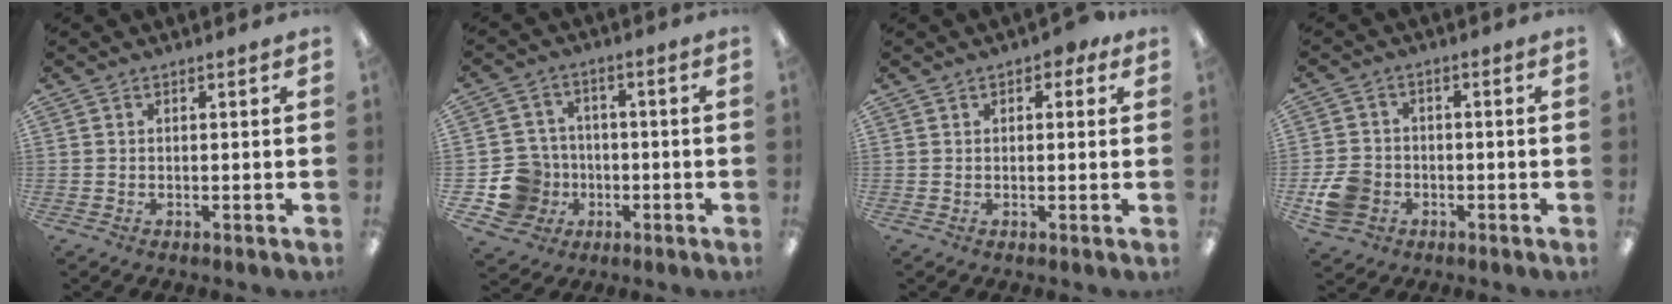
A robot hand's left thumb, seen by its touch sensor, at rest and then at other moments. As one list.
[{"total": 9.7, "force": [-2.8, 9.1, 2.0], "torque": [-0.062, 0.029, -0.041]}, {"total": 2.1, "force": [1.1, 1.3, 1.2], "torque": [-0.017, 0.001, 0.018]}, {"total": 7.0, "force": [-2.6, 5.7, 3.1], "torque": [-0.068, 0.013, -0.049]}]